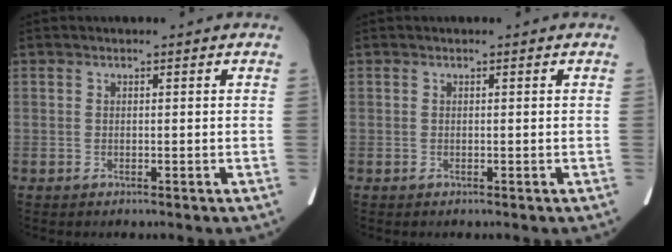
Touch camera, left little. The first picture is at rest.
{"total": 0.0}